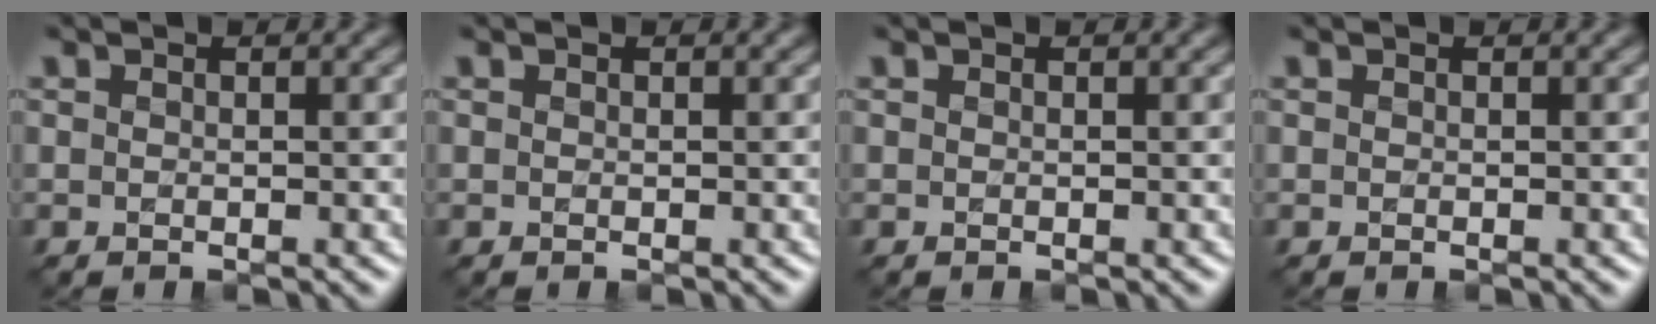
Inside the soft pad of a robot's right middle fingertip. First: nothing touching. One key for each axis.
{"total": 0.0}
{"total": 0.0}
{"total": 0.0}